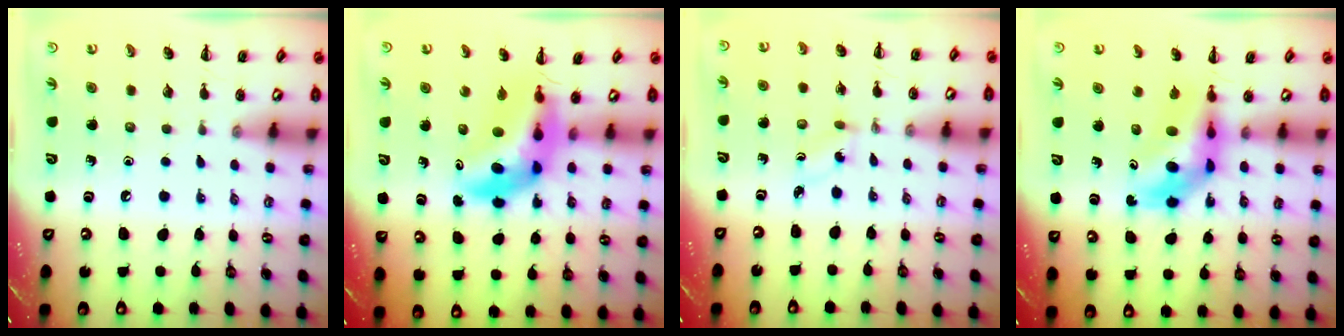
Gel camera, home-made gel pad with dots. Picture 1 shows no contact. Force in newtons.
{"total": 7.2, "press": 6.8, "slide": 2.3}
{"total": 0.9, "press": 0.7, "slide": 0.5}
{"total": 5.9, "press": 5.7, "slide": 1.3}